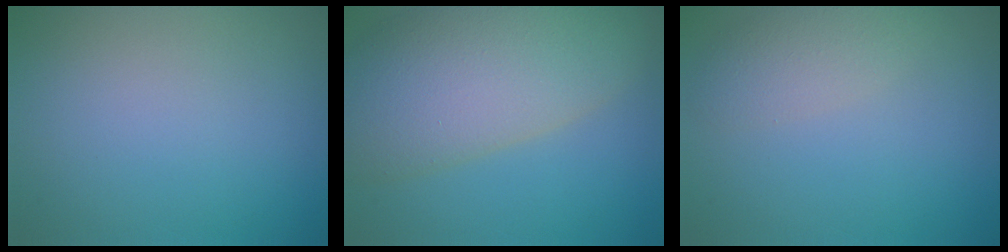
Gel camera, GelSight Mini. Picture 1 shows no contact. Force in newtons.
{"total": 11.8, "press": 11.8, "slide": 0.9}
{"total": 2.7, "press": 2.7, "slide": 0.2}